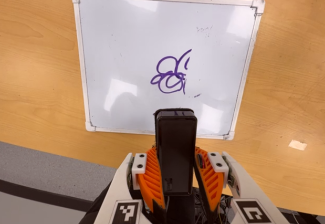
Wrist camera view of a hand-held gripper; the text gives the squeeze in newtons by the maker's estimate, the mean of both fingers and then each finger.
{"total": 8.4, "left": 6.8, "right": 9.9}